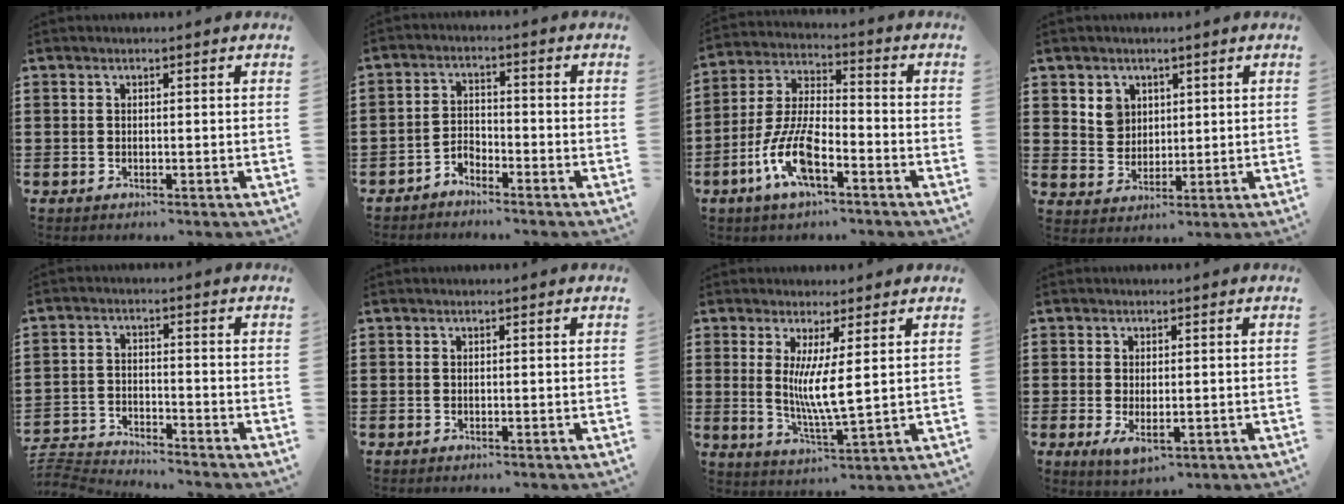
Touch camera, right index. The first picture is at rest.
{"total": 2.7, "force": [-2.6, 0.6, 0.2], "torque": [-0.014, 0.004, -0.056]}
{"total": 9.7, "force": [-4.5, 3.6, 7.8], "torque": [-0.182, -0.004, -0.087]}
{"total": 4.3, "force": [2.3, 3.6, 0.7], "torque": [-0.023, 0.010, 0.042]}
{"total": 3.8, "force": [-3.8, 0.0, 0.0], "torque": [-0.022, -0.006, -0.086]}
{"total": 0.0}
{"total": 6.3, "force": [1.4, 0.5, 6.1], "torque": [-0.112, -0.013, 0.024]}
{"total": 2.9, "force": [-0.6, 1.2, 2.6], "torque": [-0.054, -0.004, -0.011]}